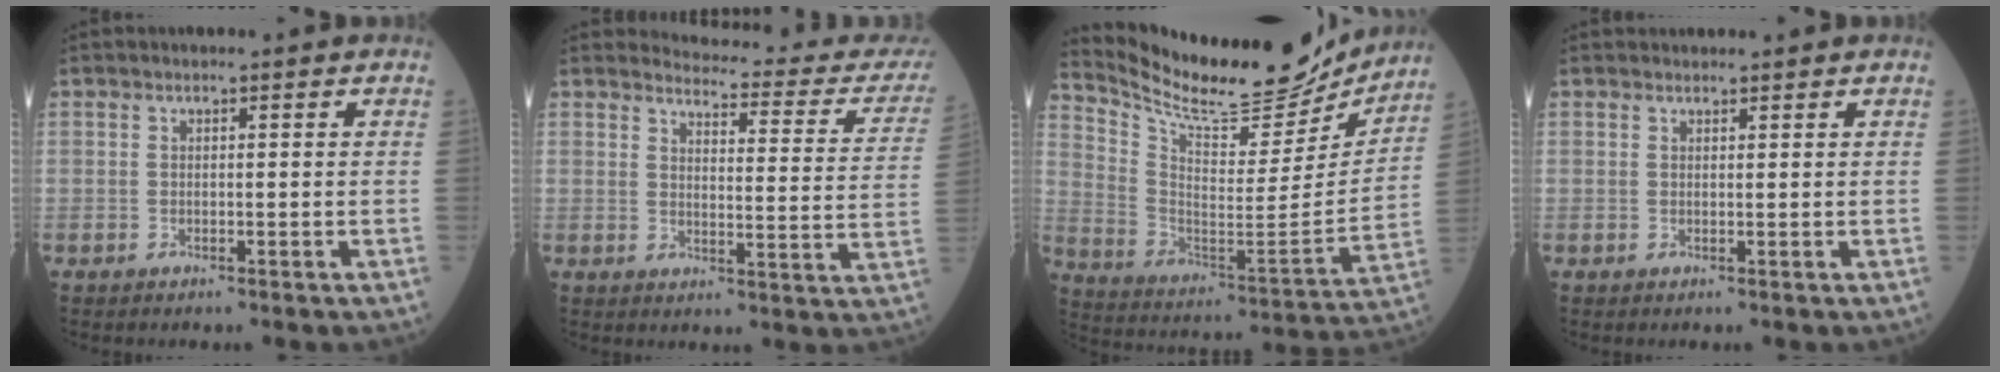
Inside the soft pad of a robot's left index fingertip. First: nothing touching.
{"total": 17.0, "force": [16.5, 2.4, 3.2], "torque": [-0.012, -0.089, 0.159]}
{"total": 21.2, "force": [19.9, 4.2, 6.2], "torque": [-0.127, -0.049, 0.303]}
{"total": 1.5, "force": [1.5, 0.3, 0.0], "torque": [-0.002, 0.012, 0.025]}